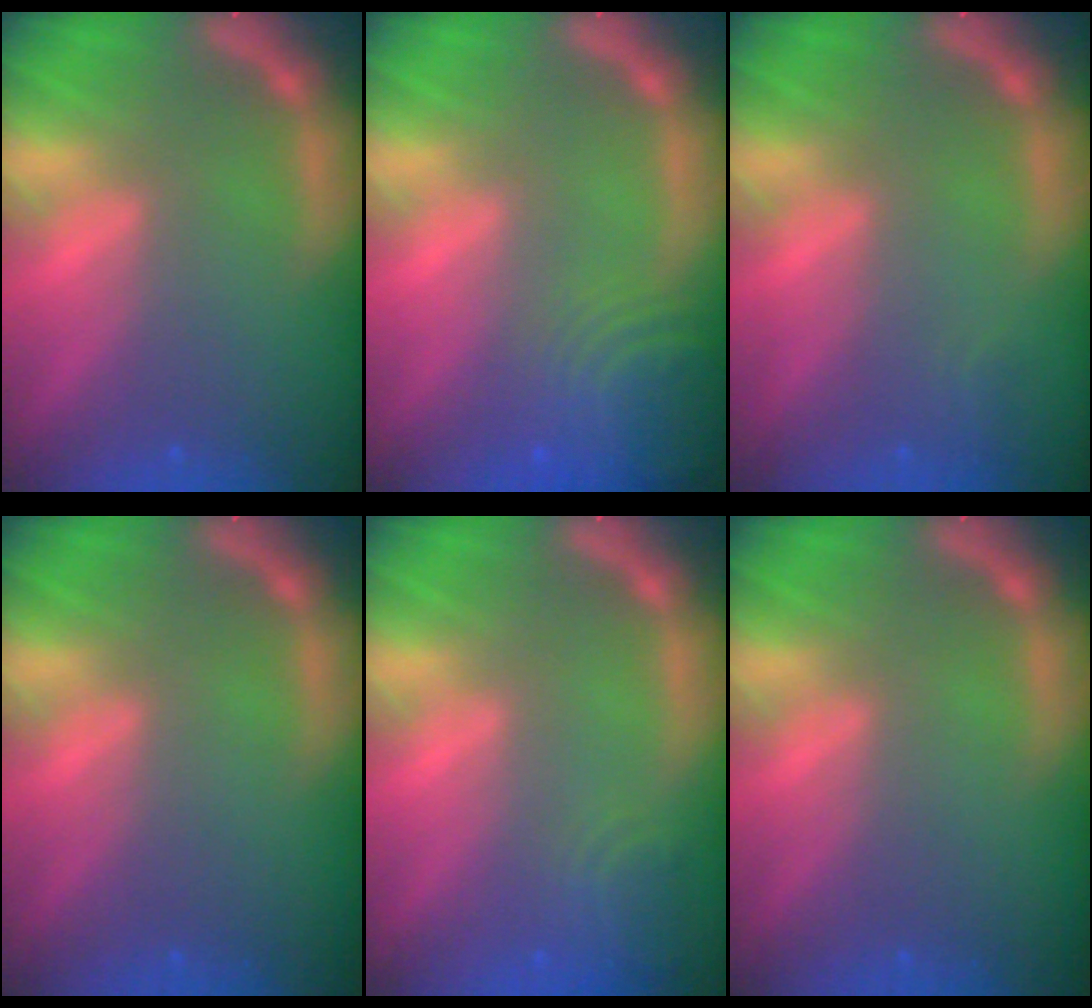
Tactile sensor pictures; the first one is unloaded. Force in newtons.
{"total": 8.0}
{"total": 0.9}
{"total": 0.0}
{"total": 2.9}
{"total": 0.0}